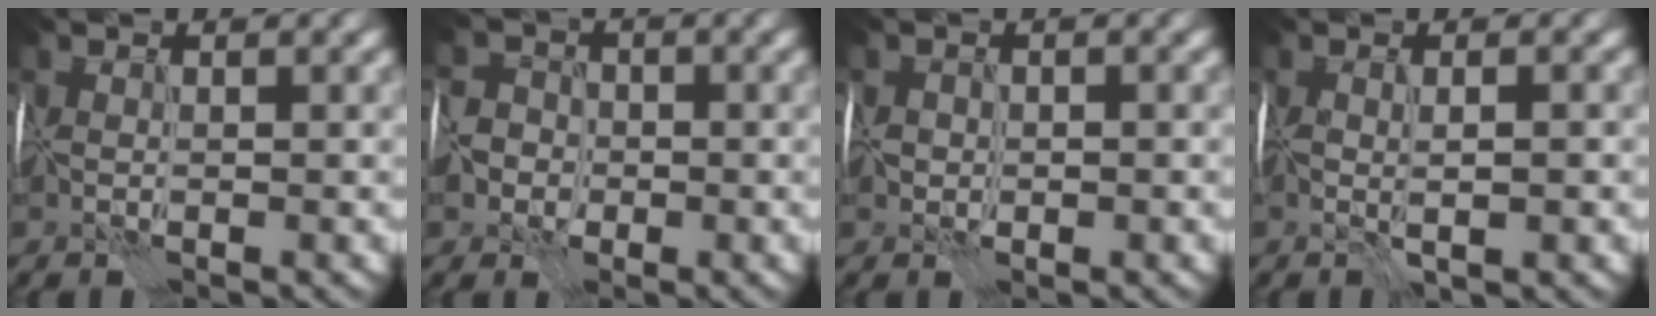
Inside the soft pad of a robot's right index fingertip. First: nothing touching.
{"total": 6.4, "force": [-2.6, 5.5, 2.1], "torque": [-0.026, 0.001, -0.081]}
{"total": 1.2, "force": [-0.8, 0.9, 0.2], "torque": [-0.004, -0.001, -0.018]}
{"total": 1.8, "force": [-0.9, 0.1, 1.5], "torque": [-0.028, -0.003, -0.016]}